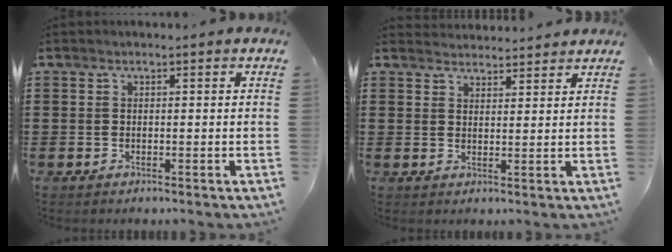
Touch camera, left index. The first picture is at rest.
{"total": 2.5, "force": [2.5, 0.1, -0.3], "torque": [-0.001, -0.007, 0.049]}